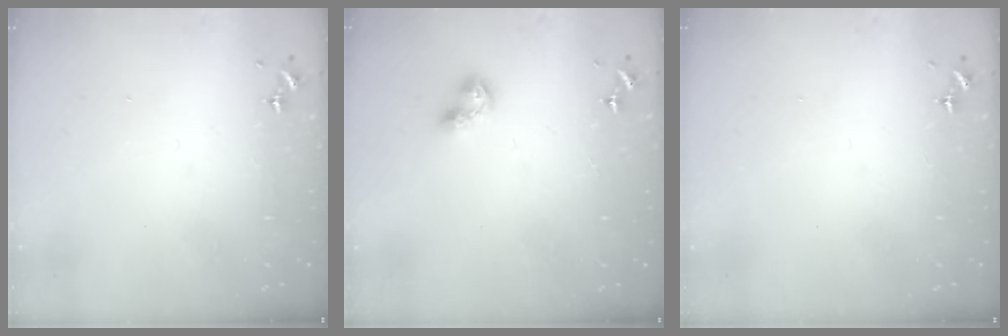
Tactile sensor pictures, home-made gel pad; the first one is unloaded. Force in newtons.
{"total": 6.9, "press": 6.8, "slide": 0.9}
{"total": 0.0}